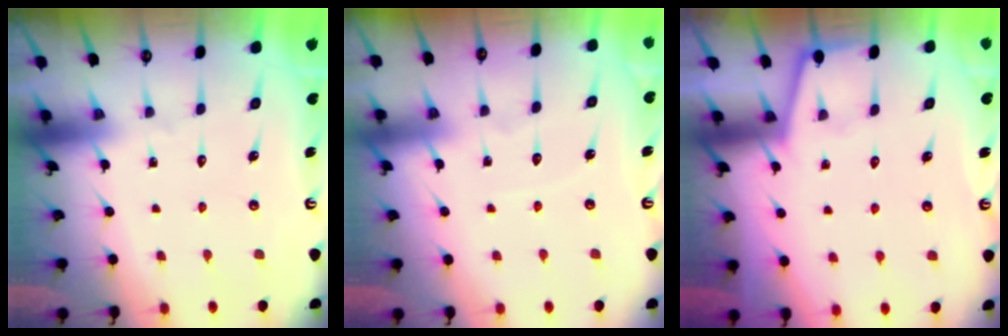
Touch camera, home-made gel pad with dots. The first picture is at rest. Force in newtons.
{"total": 3.1, "press": 3.1, "slide": 0.2}
{"total": 1.7, "press": 1.6, "slide": 0.3}